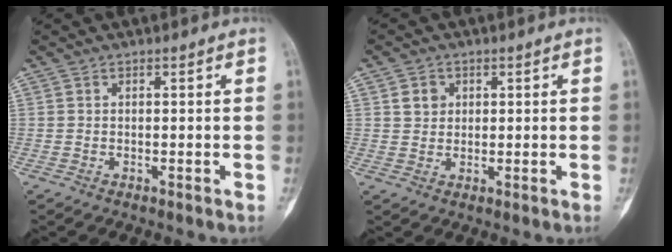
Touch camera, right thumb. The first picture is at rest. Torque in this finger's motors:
{"motor_torque": [-0.09, 0.11, 0.17, 0.08, 0.00]}